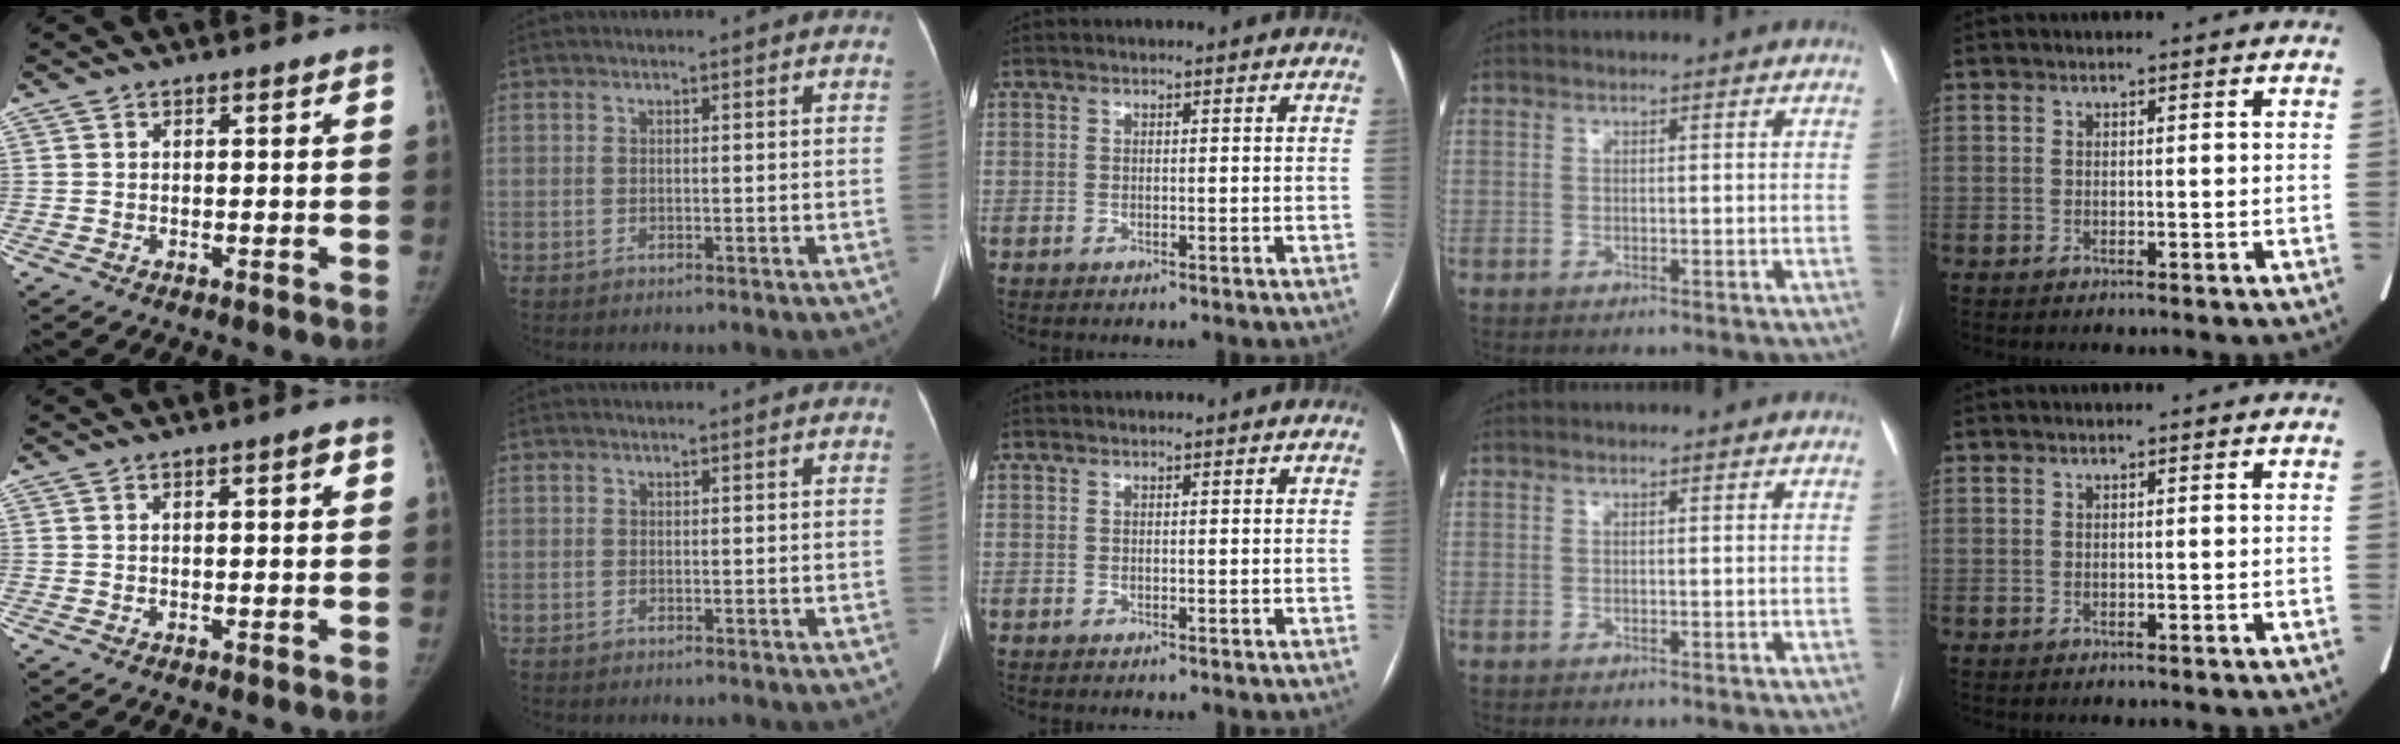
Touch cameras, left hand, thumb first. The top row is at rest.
{"thumb": {"total": 1.7, "force": [0.5, 0.5, 1.5], "torque": [-0.019, 0.002, 0.006]}}